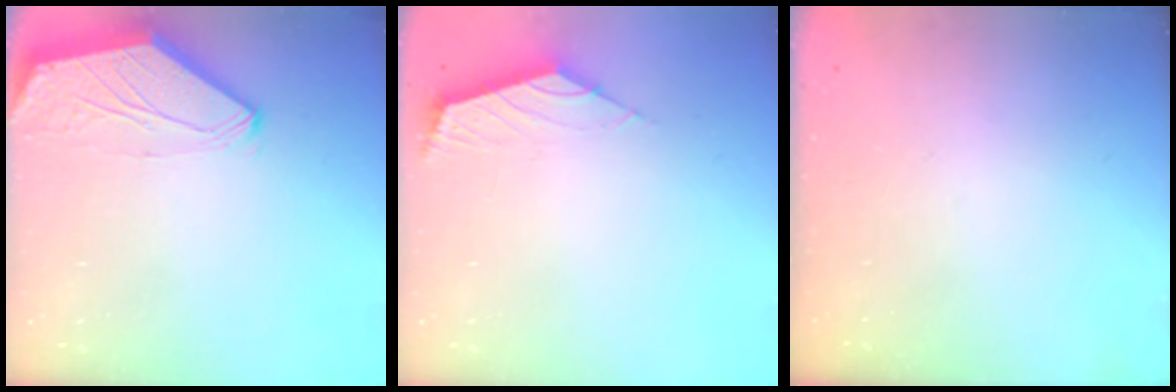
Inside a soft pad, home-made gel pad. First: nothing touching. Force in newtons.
{"total": 2.4, "press": 2.4, "slide": 0.4}
{"total": 0.0}